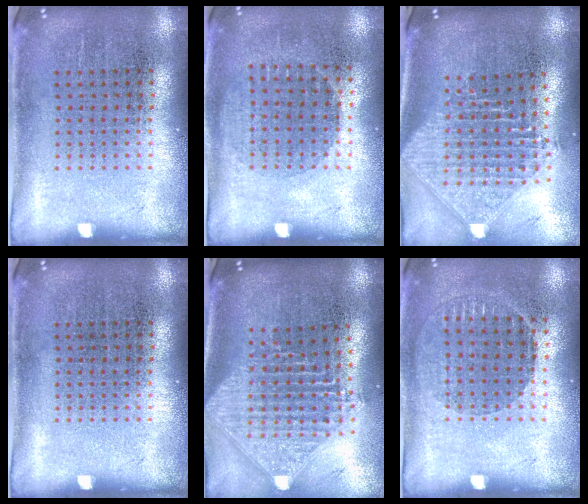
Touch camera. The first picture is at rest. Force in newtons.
{"total": 1.0, "press": 0.9, "slide": 0.5}
{"total": 2.4, "press": 1.9, "slide": 1.5}
{"total": 0.0}
{"total": 2.3, "press": 1.8, "slide": 1.5}
{"total": 0.9, "press": 0.8, "slide": 0.4}